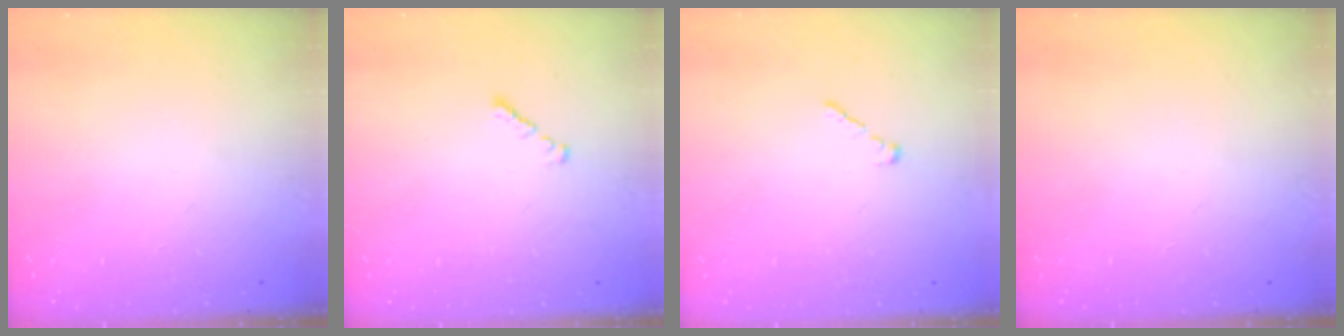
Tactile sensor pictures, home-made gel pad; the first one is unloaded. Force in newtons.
{"total": 1.1, "press": 1.0, "slide": 0.5}
{"total": 1.0, "press": 0.9, "slide": 0.5}
{"total": 0.0}